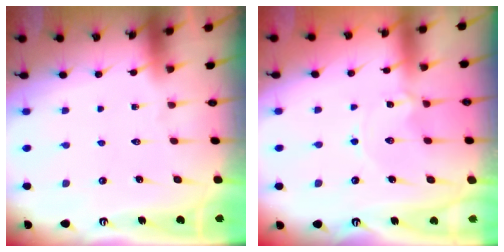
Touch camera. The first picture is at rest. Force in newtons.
{"total": 0.7, "press": 0.7, "slide": 0.0}